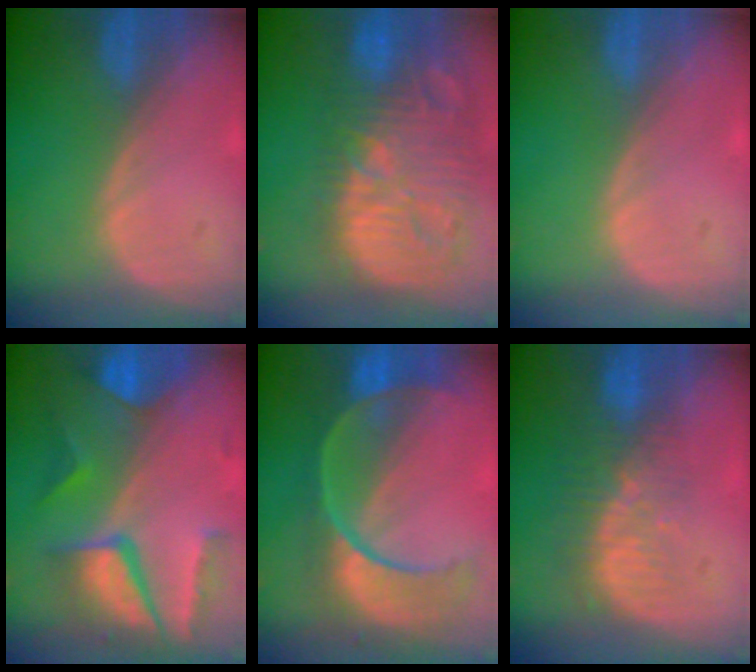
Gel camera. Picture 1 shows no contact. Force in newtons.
{"total": 14.8, "press": 12.8, "slide": 7.3}
{"total": 0.0}
{"total": 10.4, "press": 8.8, "slide": 5.5}
{"total": 11.2, "press": 9.4, "slide": 6.1}
{"total": 8.1, "press": 7.2, "slide": 3.8}